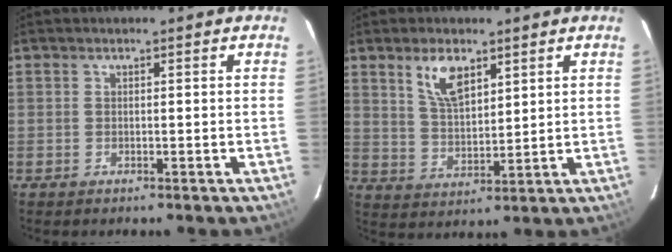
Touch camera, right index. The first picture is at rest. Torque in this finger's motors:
{"motor_torque": [0.21, 0.10, 0.17, 0.07]}